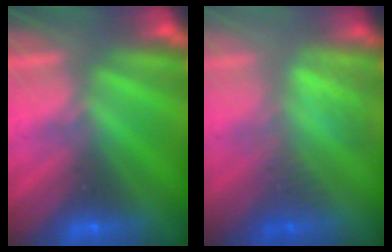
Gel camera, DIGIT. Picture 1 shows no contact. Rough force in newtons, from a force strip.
{"total": 2.8}